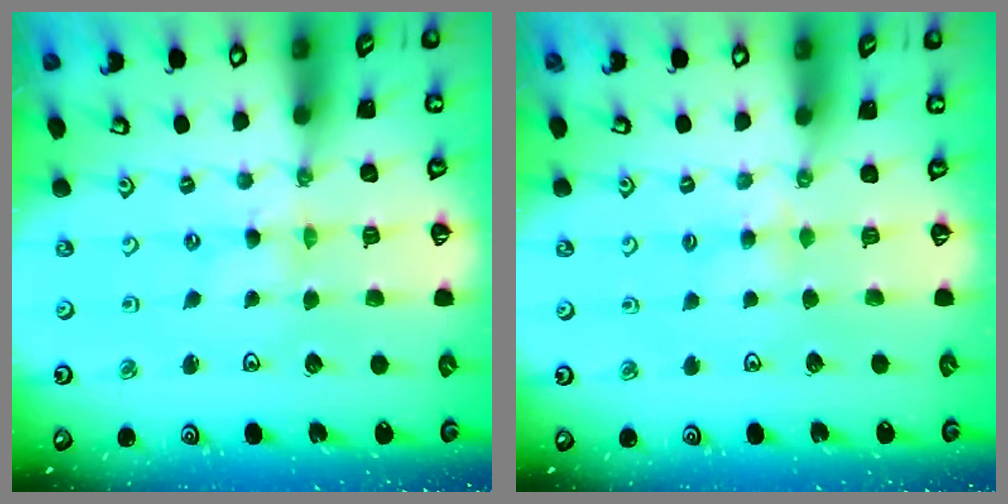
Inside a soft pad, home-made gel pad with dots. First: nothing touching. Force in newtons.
{"total": 2.4, "press": 2.4, "slide": 0.4}